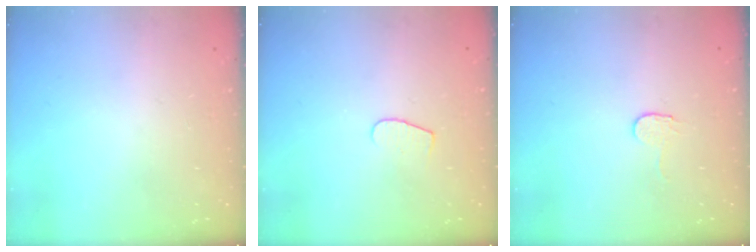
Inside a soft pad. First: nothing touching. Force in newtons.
{"total": 4.6, "press": 4.5, "slide": 0.4}
{"total": 2.9, "press": 2.9, "slide": 0.3}